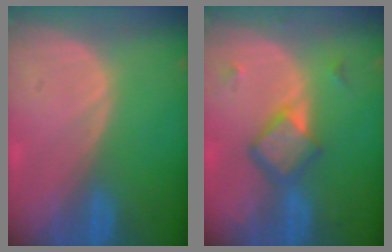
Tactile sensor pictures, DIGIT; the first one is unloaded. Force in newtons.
{"total": 5.9, "press": 5.2, "slide": 2.8}